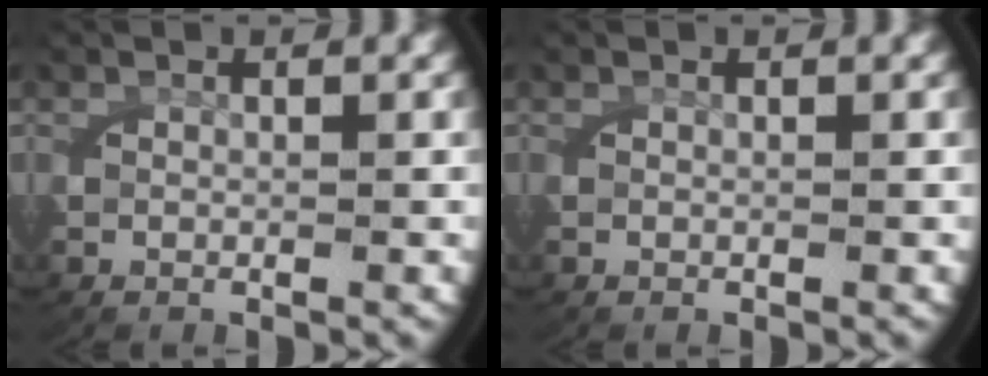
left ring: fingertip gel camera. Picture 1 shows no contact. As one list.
[{"total": 0.0}]